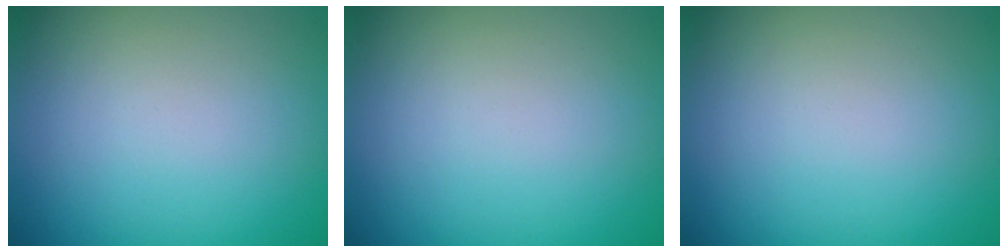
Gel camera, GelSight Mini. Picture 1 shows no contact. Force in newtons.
{"total": 0.0}
{"total": 0.0}